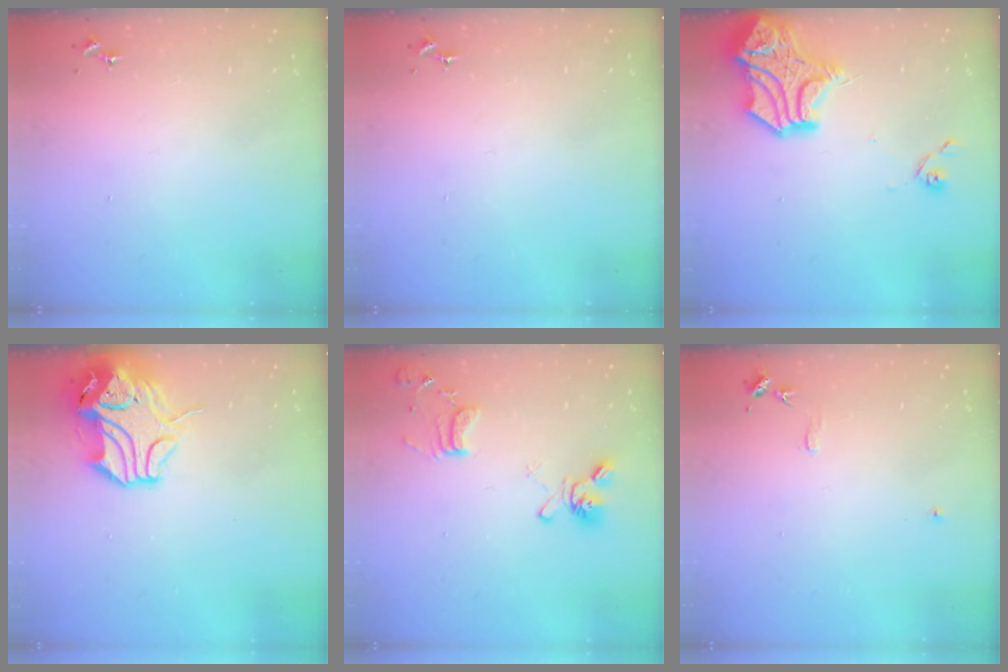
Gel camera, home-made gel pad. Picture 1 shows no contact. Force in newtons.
{"total": 0.0}
{"total": 16.7, "press": 16.6, "slide": 2.0}
{"total": 13.0, "press": 12.9, "slide": 1.8}
{"total": 13.4, "press": 13.2, "slide": 2.2}
{"total": 5.0, "press": 4.9, "slide": 0.6}